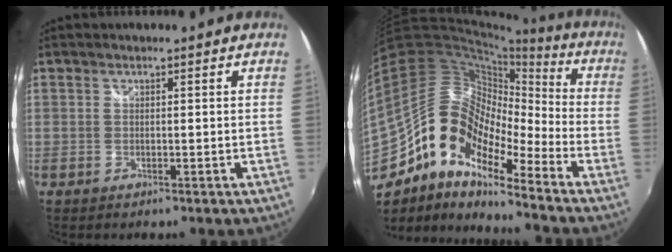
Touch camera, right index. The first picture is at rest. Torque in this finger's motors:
{"motor_torque": [1.11, -1.03, 0.29, -0.02]}